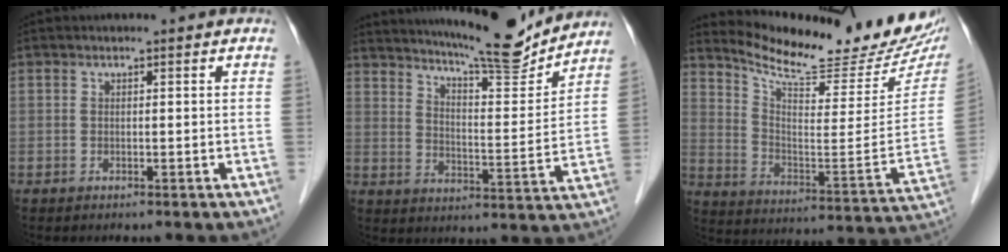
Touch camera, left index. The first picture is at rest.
{"total": 16.0, "force": [14.8, 1.3, 6.1], "torque": [-0.101, -0.026, 0.209]}
{"total": 21.9, "force": [19.7, 2.3, 9.2], "torque": [-0.149, -0.076, 0.277]}